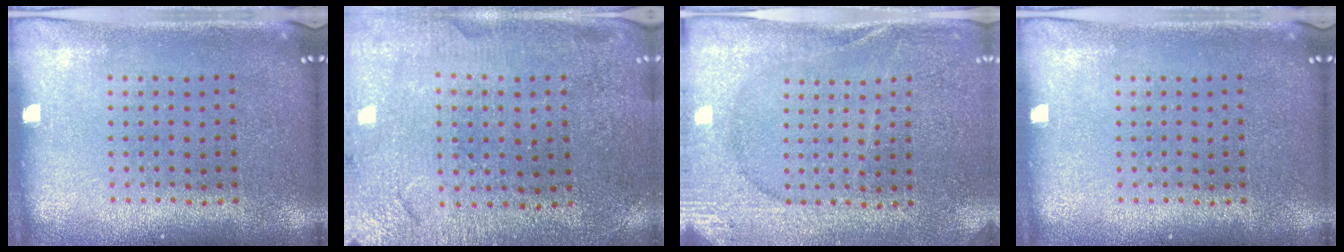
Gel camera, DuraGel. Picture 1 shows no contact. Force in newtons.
{"total": 1.0, "press": 0.9, "slide": 0.3}
{"total": 2.7, "press": 2.7, "slide": 0.2}
{"total": 0.0}